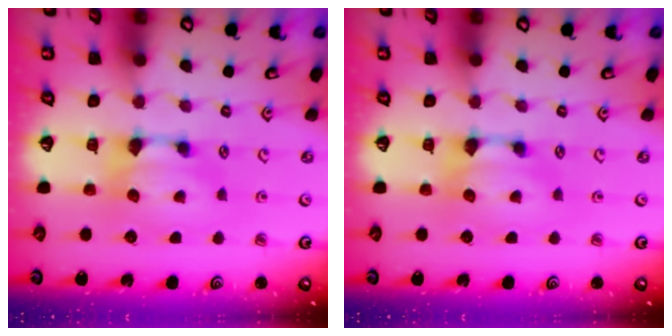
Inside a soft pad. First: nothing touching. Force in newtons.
{"total": 0.0}